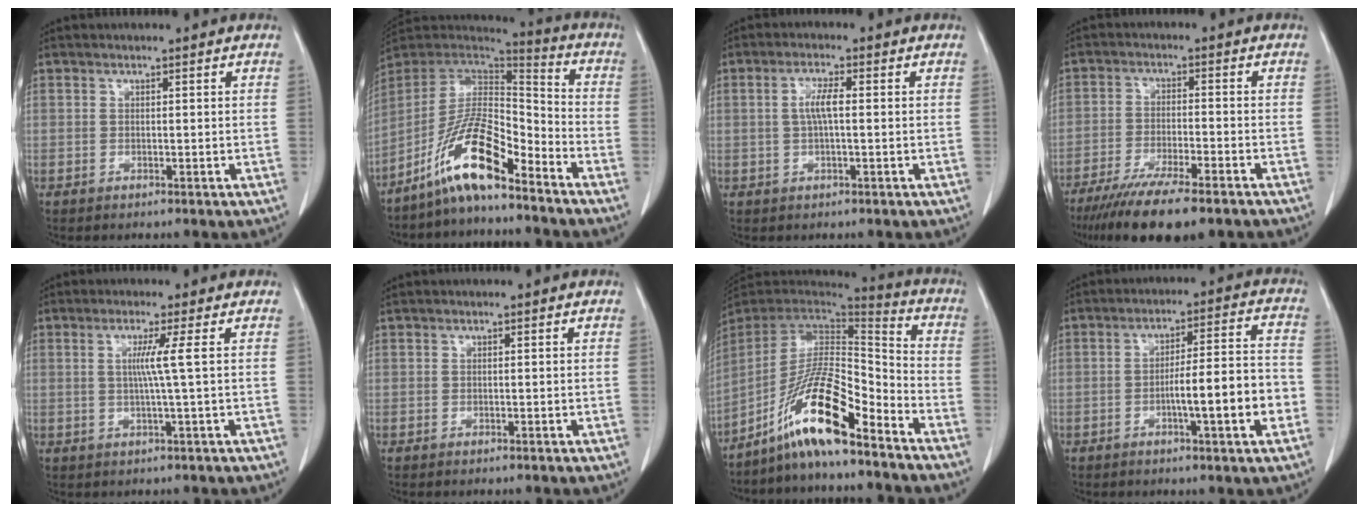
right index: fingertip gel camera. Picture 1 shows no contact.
{"total": 12.9, "force": [-8.8, 2.3, 9.2], "torque": [-0.174, 0.010, -0.162]}
{"total": 3.5, "force": [0.2, 0.6, 3.5], "torque": [-0.070, 0.006, 0.004]}
{"total": 14.0, "force": [-10.8, 1.9, 8.7], "torque": [-0.142, -0.032, -0.172]}
{"total": 3.5, "force": [0.5, -1.2, 3.2], "torque": [-0.062, -0.005, 0.009]}
{"total": 0.0}
{"total": 14.6, "force": [-10.0, 1.7, 10.5], "torque": [-0.194, 0.006, -0.181]}
{"total": 10.6, "force": [-3.0, 0.7, 10.1], "torque": [-0.154, 0.015, -0.044]}